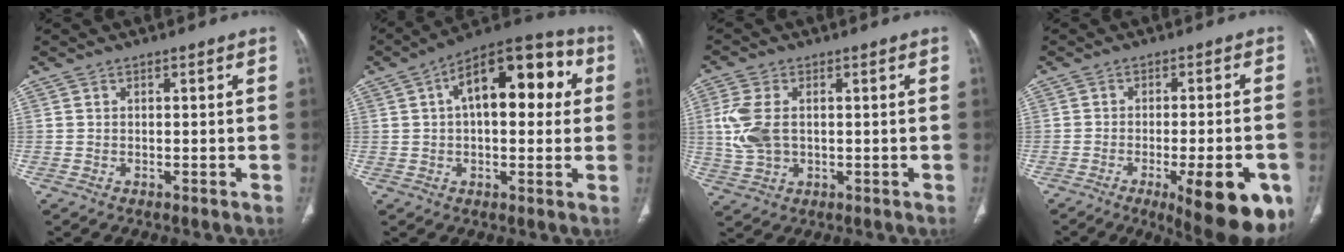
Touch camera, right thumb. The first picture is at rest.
{"total": 18.5, "force": [4.3, 9.2, 15.4], "torque": [-0.188, 0.033, 0.054]}
{"total": 8.3, "force": [0.7, 5.3, 6.4], "torque": [-0.152, 0.002, 0.020]}
{"total": 16.6, "force": [-7.4, 4.9, 14.1], "torque": [-0.132, 0.009, -0.089]}